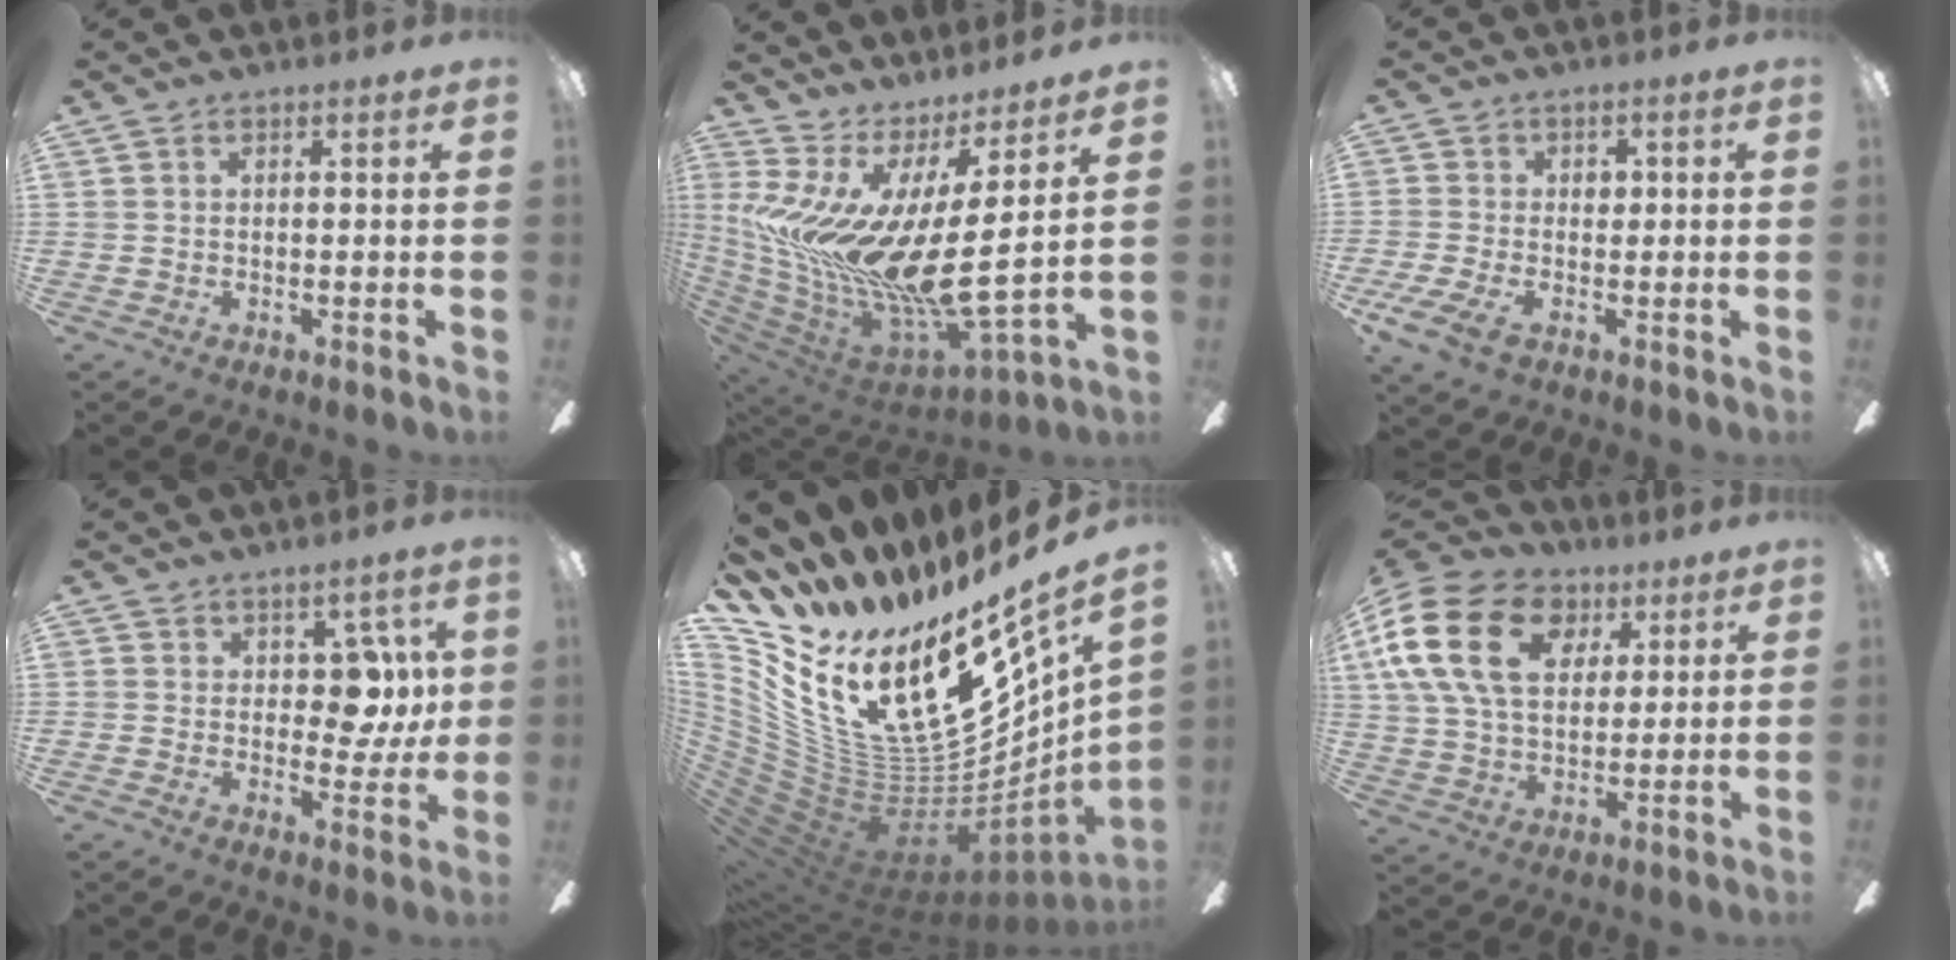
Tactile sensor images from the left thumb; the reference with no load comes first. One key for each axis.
{"total": 18.4, "fx": 0.7, "fy": 4.2, "fz": 17.9, "tx": -0.385, "ty": -0.073, "tz": 0.015}
{"total": 7.2, "fx": -2.0, "fy": 4.9, "fz": 5.0, "tx": -0.102, "ty": 0.006, "tz": -0.036}
{"total": 8.9, "fx": 2.4, "fy": 5.8, "fz": 6.3, "tx": -0.078, "ty": -0.001, "tz": 0.043}
{"total": 28.2, "fx": 10.8, "fy": 13.1, "fz": 22.5, "tx": -0.392, "ty": -0.135, "tz": 0.257}
{"total": 20.5, "fx": 7.7, "fy": 14.1, "fz": 12.8, "tx": -0.257, "ty": -0.011, "tz": 0.138}